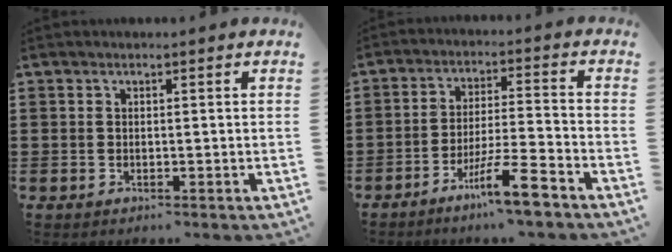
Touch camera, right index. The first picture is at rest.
{"total": 8.0, "force": [-5.8, 0.3, 5.5], "torque": [-0.101, -0.002, -0.107]}